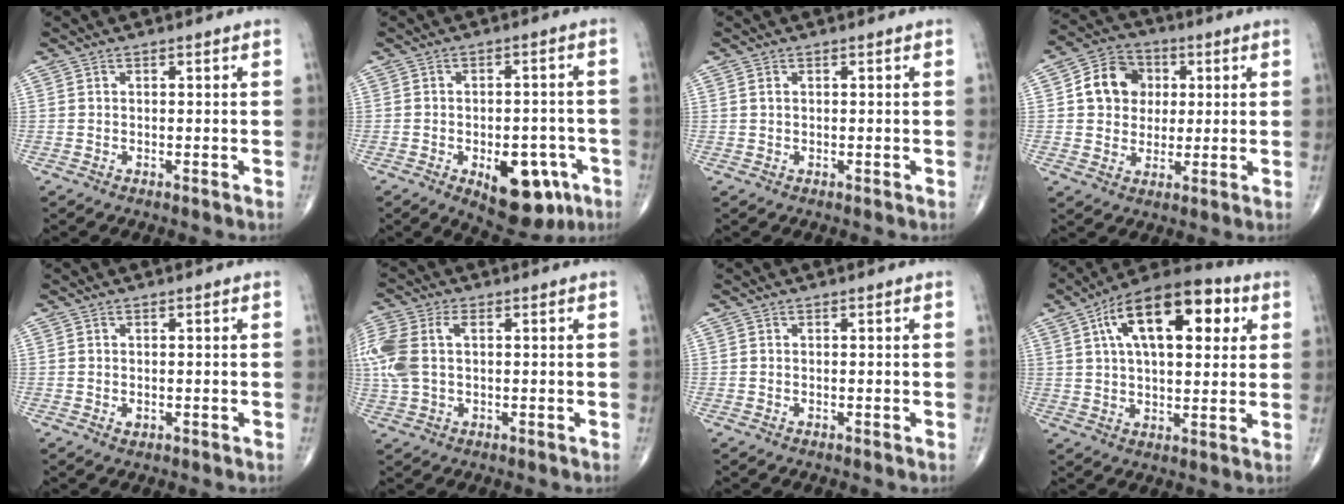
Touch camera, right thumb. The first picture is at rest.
{"total": 12.9, "force": [-5.5, 6.8, 9.5], "torque": [-0.095, 0.024, -0.064]}
{"total": 0.6, "force": [0.3, 0.4, 0.4], "torque": [-0.008, 0.000, 0.005]}
{"total": 10.5, "force": [2.0, 8.9, 5.1], "torque": [-0.054, 0.006, 0.026]}
{"total": 0.8, "force": [-0.2, 0.6, 0.5], "torque": [-0.004, -0.001, -0.001]}
{"total": 11.3, "force": [1.5, 7.0, 8.7], "torque": [-0.242, 0.022, 0.030]}
{"total": 0.0}
{"total": 19.6, "force": [6.5, 9.3, 16.0], "torque": [-0.233, 0.011, 0.095]}